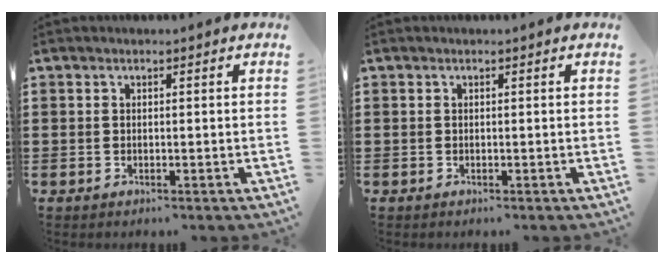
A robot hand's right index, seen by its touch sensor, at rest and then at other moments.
{"total": 0.0}